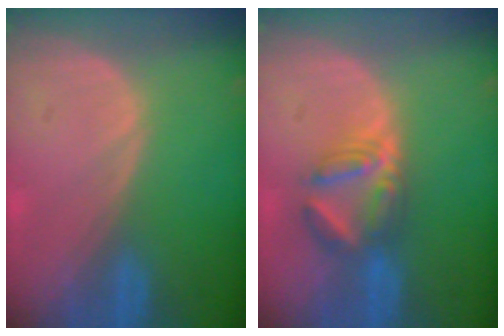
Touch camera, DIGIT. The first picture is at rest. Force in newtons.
{"total": 5.8, "press": 5.7, "slide": 1.2}